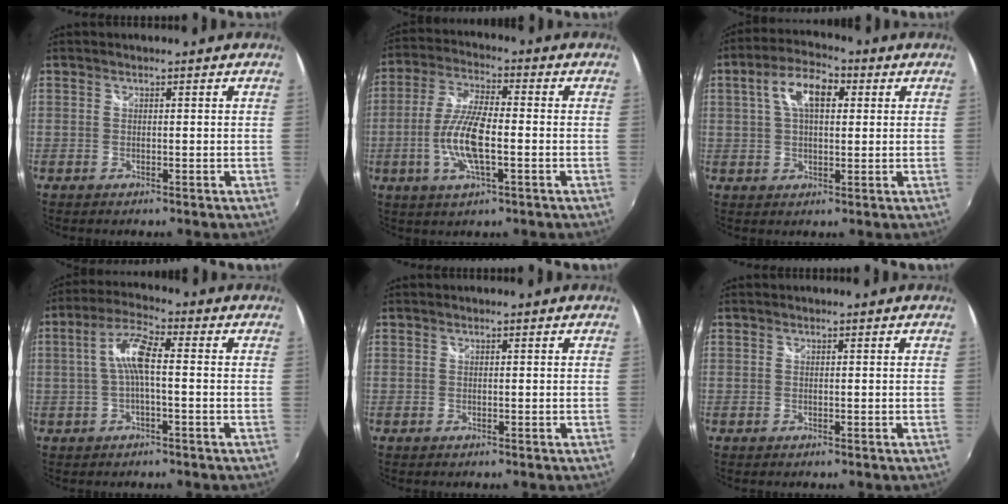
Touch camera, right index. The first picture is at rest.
{"total": 10.7, "force": [-2.5, 2.9, 10.0], "torque": [-0.207, 0.000, -0.052]}
{"total": 8.7, "force": [2.4, 4.5, 7.1], "torque": [-0.132, 0.024, 0.039]}
{"total": 6.7, "force": [-0.3, 1.4, 6.5], "torque": [-0.136, 0.015, -0.007]}
{"total": 0.0}
{"total": 0.0}